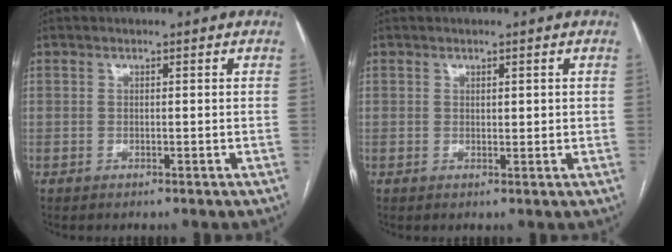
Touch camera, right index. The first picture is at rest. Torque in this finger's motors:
{"motor_torque": [-0.17, 0.05, -0.07, -0.01]}